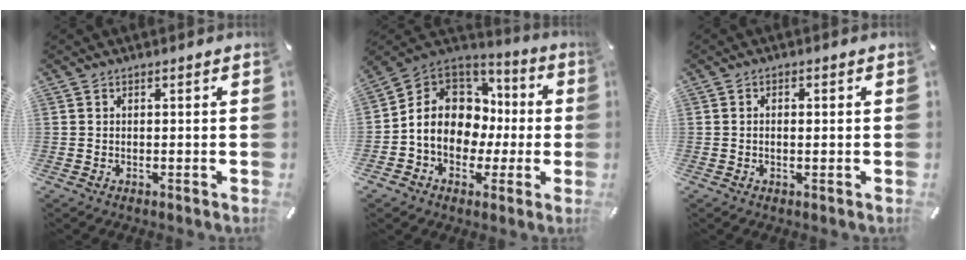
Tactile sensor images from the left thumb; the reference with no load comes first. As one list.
[{"total": 12.8, "force": [-1.3, 11.1, 6.4], "torque": [-0.126, -0.001, -0.019]}, {"total": 1.1, "force": [-0.1, 0.6, 1.0], "torque": [-0.018, 0.002, -0.004]}]